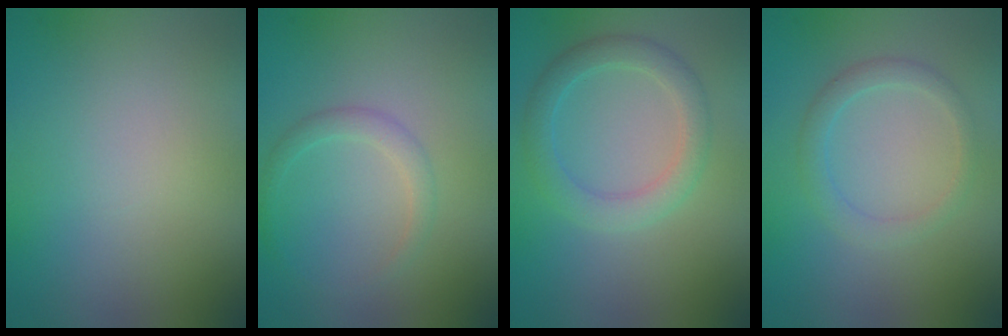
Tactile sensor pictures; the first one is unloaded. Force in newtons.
{"total": 1.6, "press": 1.6, "slide": 0.1}
{"total": 3.2, "press": 3.2, "slide": 0.2}
{"total": 2.1, "press": 2.1, "slide": 0.1}